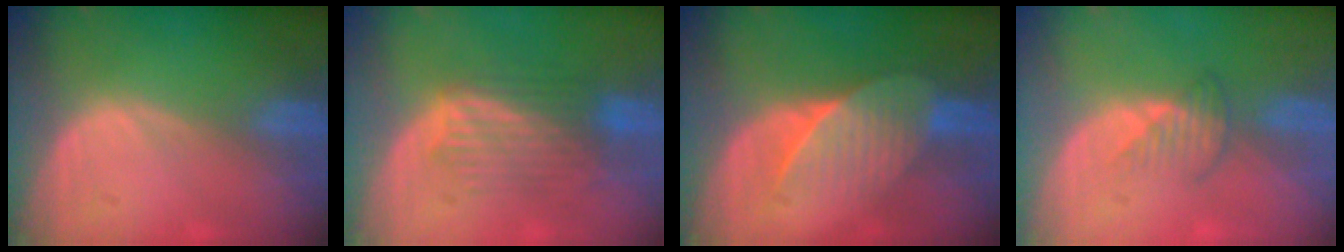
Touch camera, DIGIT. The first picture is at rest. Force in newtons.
{"total": 6.1, "press": 6.1, "slide": 0.6}
{"total": 7.2, "press": 6.7, "slide": 2.6}
{"total": 2.8, "press": 2.7, "slide": 0.8}